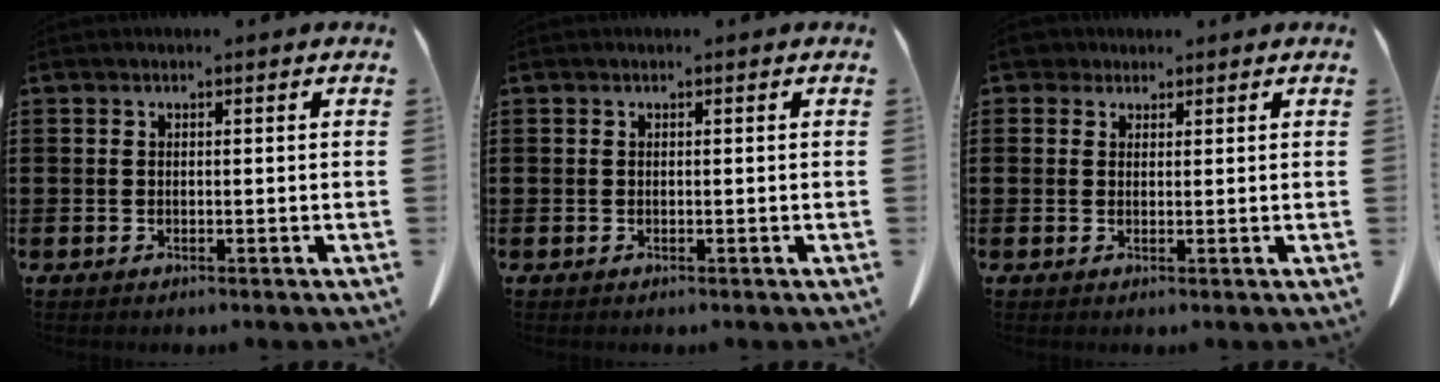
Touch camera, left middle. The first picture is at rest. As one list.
[{"total": 0.0}, {"total": 2.4, "force": [1.8, 1.4, 0.7], "torque": [-0.022, 0.010, 0.035]}]